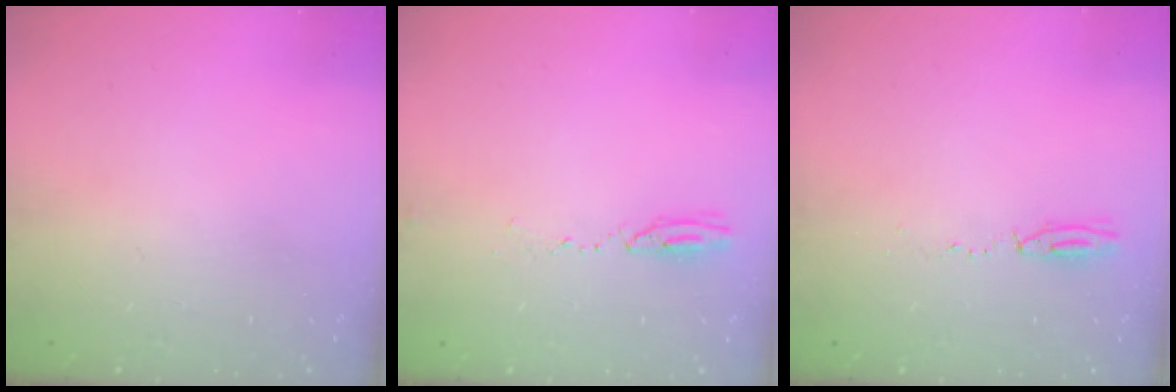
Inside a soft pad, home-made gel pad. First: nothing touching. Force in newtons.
{"total": 3.9, "press": 3.8, "slide": 1.2}
{"total": 3.9, "press": 3.8, "slide": 0.9}